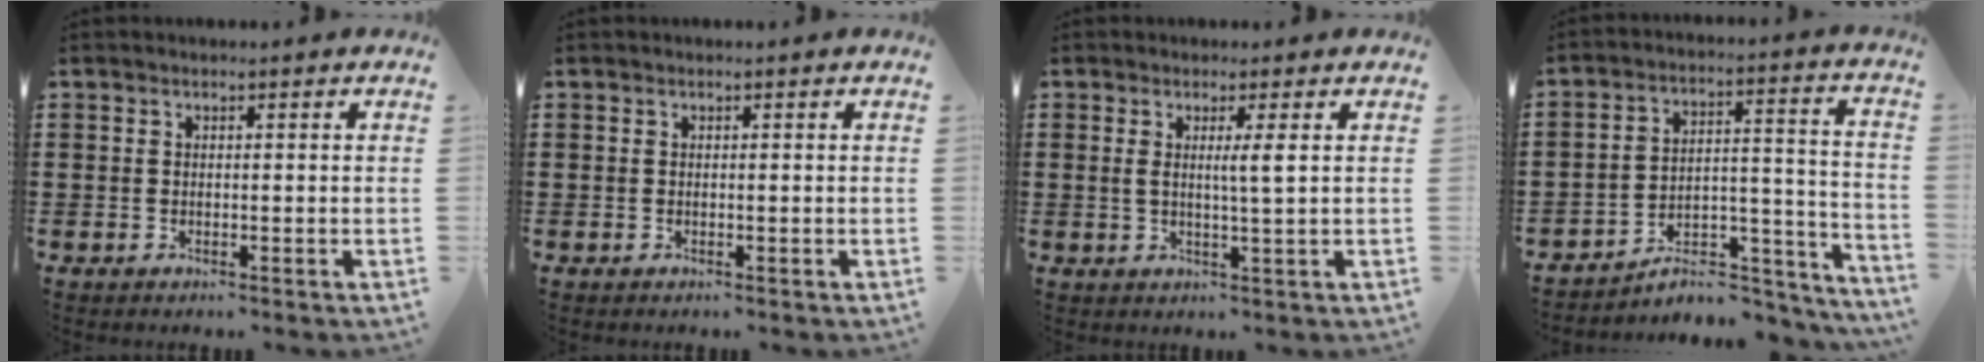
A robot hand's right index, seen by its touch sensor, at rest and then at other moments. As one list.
[{"total": 0.0}, {"total": 3.1, "force": [0.6, -0.3, 3.0], "torque": [-0.060, -0.005, 0.008]}, {"total": 5.9, "force": [-5.0, 2.0, 2.4], "torque": [-0.037, 0.004, -0.097]}]